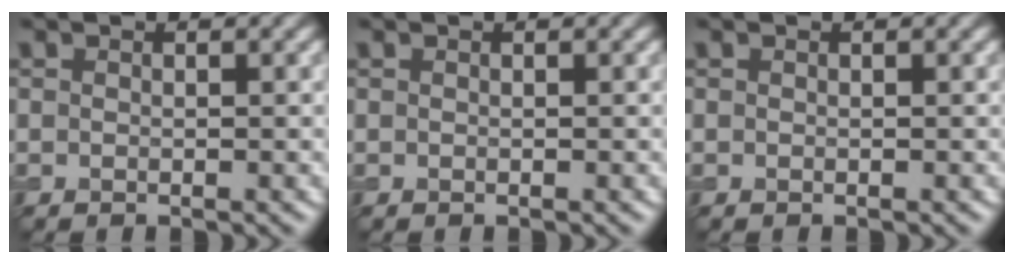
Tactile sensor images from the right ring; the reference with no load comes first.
{"total": 0.0}
{"total": 0.0}